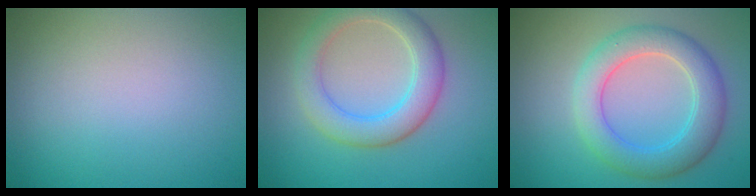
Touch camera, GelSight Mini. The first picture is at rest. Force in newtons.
{"total": 5.0, "press": 4.9, "slide": 0.4}
{"total": 5.3, "press": 5.3, "slide": 0.1}